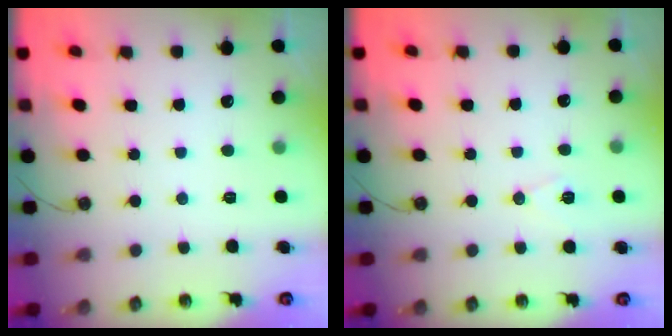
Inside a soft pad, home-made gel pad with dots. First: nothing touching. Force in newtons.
{"total": 6.7, "press": 5.6, "slide": 3.6}